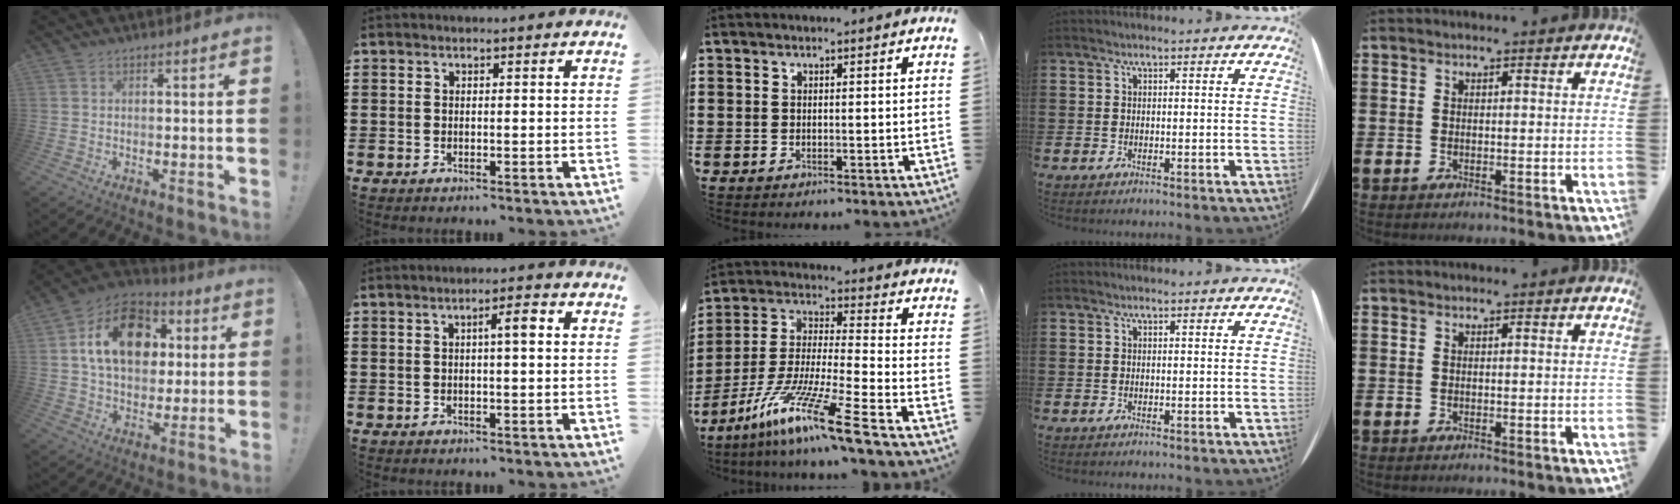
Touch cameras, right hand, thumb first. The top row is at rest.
{"thumb": {"total": 18.2, "force": [5.1, 13.0, 11.7], "torque": [-0.176, 0.001, 0.096]}, "index": {"total": 3.1, "force": [0.6, 0.5, 3.0], "torque": [-0.048, 0.002, 0.005]}, "middle": {"total": 13.2, "force": [-9.6, -0.8, 9.0], "torque": [-0.179, -0.008, -0.188]}}